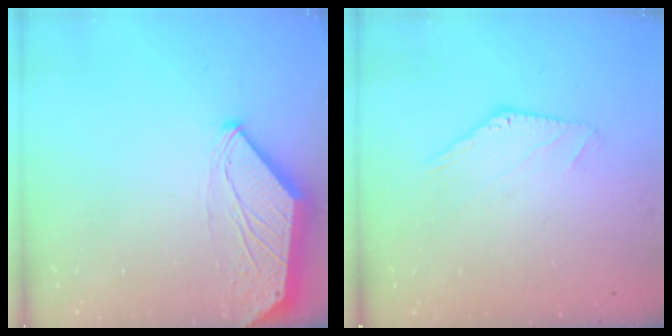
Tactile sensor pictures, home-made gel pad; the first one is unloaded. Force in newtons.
{"total": 0.0}